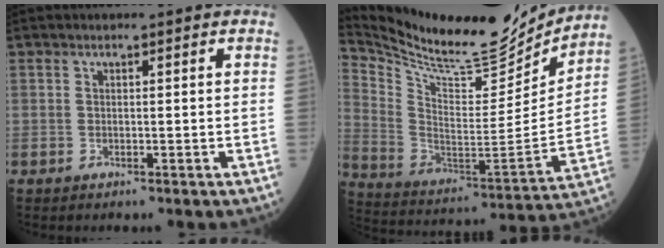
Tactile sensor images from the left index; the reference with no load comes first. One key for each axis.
{"total": 22.6, "fx": 20.9, "fy": 3.1, "fz": 8.0, "tx": -0.157, "ty": -0.054, "tz": 0.328}